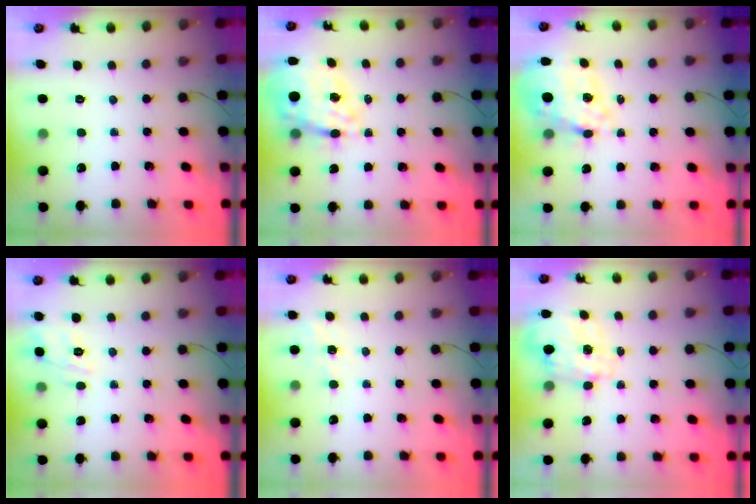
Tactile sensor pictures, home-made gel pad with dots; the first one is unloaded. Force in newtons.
{"total": 14.3, "press": 13.5, "slide": 4.9}
{"total": 18.3, "press": 17.8, "slide": 4.0}
{"total": 4.7, "press": 4.5, "slide": 1.4}
{"total": 5.9, "press": 5.6, "slide": 1.7}
{"total": 2.8, "press": 2.6, "slide": 1.2}